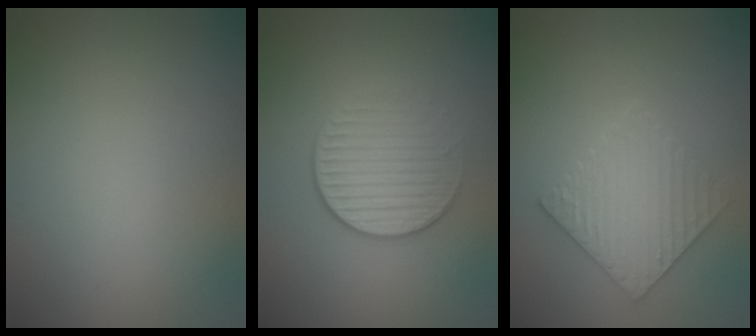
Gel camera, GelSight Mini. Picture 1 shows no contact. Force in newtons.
{"total": 3.2, "press": 2.9, "slide": 1.5}
{"total": 4.1, "press": 3.7, "slide": 1.7}